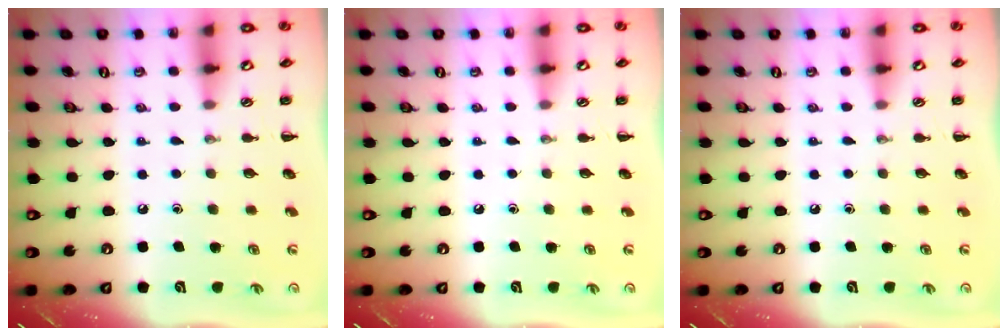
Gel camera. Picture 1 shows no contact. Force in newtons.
{"total": 0.0}
{"total": 0.0}